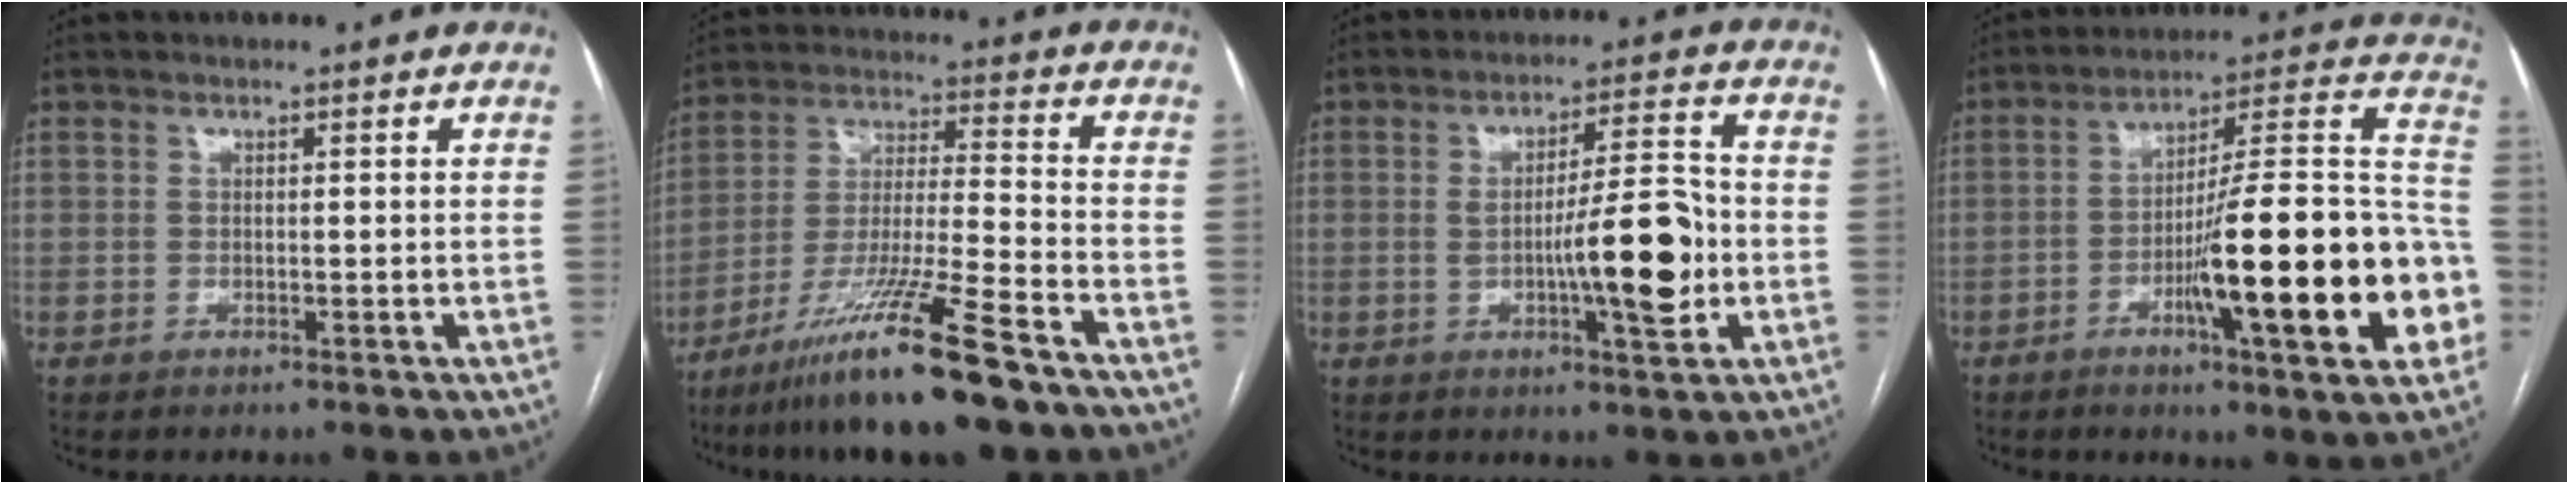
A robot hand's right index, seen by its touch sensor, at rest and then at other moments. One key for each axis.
{"total": 16.5, "fx": -11.4, "fy": 0.0, "fz": 12.0, "tx": -0.238, "ty": -0.036, "tz": -0.207}
{"total": 10.6, "fx": -1.9, "fy": 1.6, "fz": 10.4, "tx": -0.157, "ty": 0.006, "tz": -0.027}
{"total": 24.3, "fx": -7.2, "fy": 2.9, "fz": 23.0, "tx": -0.271, "ty": 0.016, "tz": -0.102}